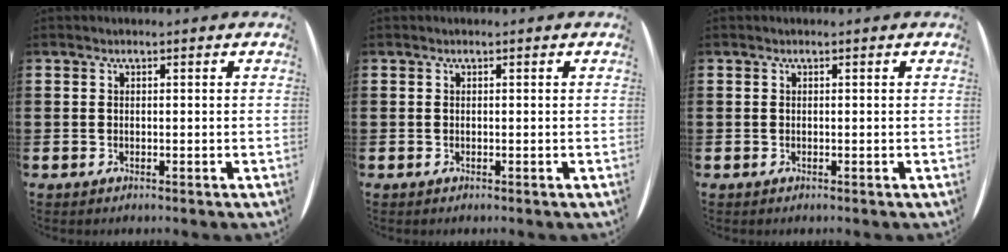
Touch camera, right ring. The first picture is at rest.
{"total": 0.0}
{"total": 0.0}